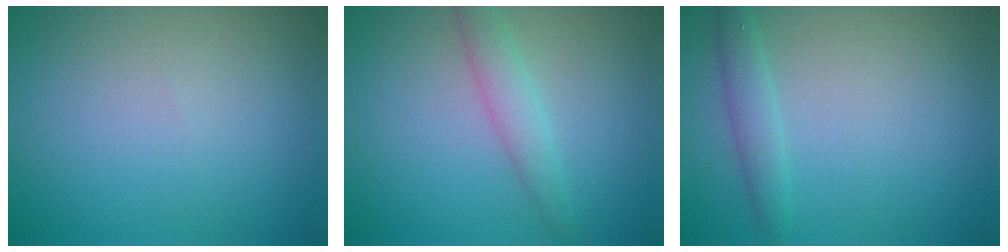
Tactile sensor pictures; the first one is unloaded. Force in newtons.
{"total": 2.3, "press": 2.3, "slide": 0.1}
{"total": 1.8, "press": 1.8, "slide": 0.1}